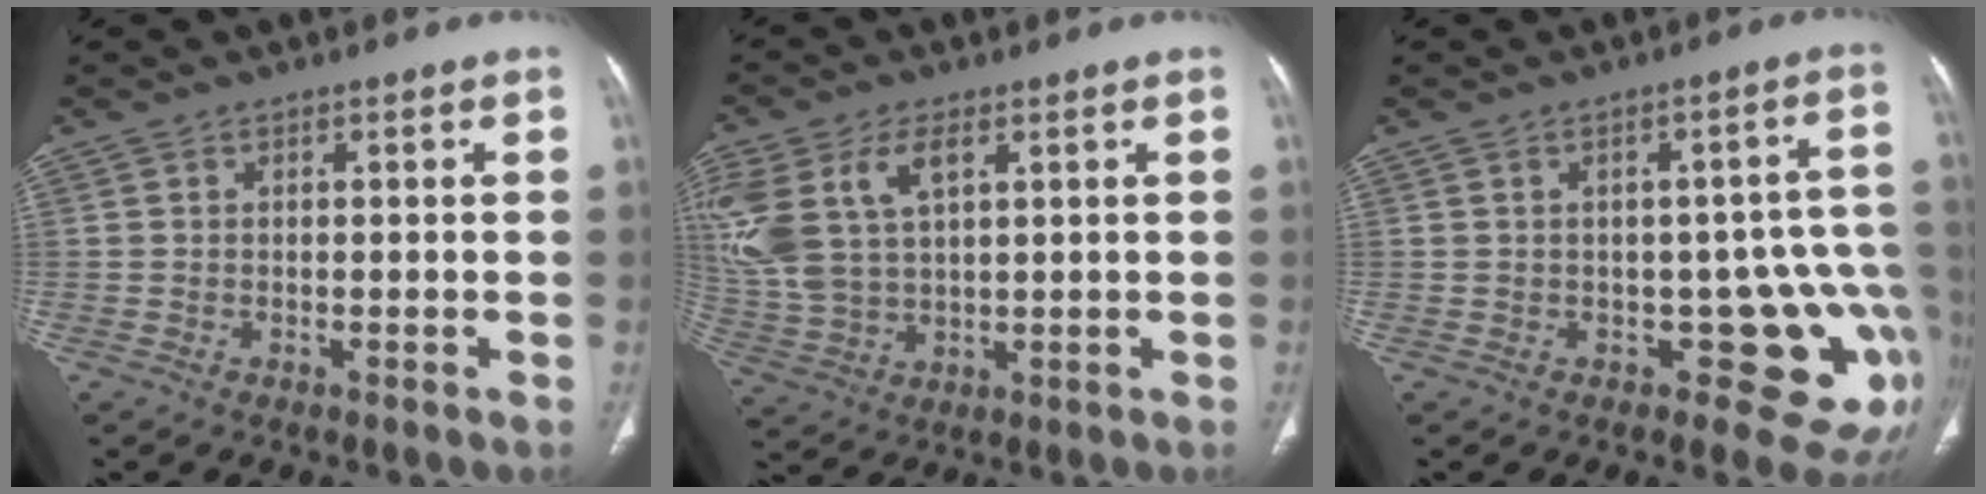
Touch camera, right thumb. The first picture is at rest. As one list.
[{"total": 14.0, "force": [5.1, 7.8, 10.5], "torque": [-0.241, 0.000, 0.109]}, {"total": 11.9, "force": [-3.1, 6.2, 9.7], "torque": [-0.069, 0.019, -0.030]}]